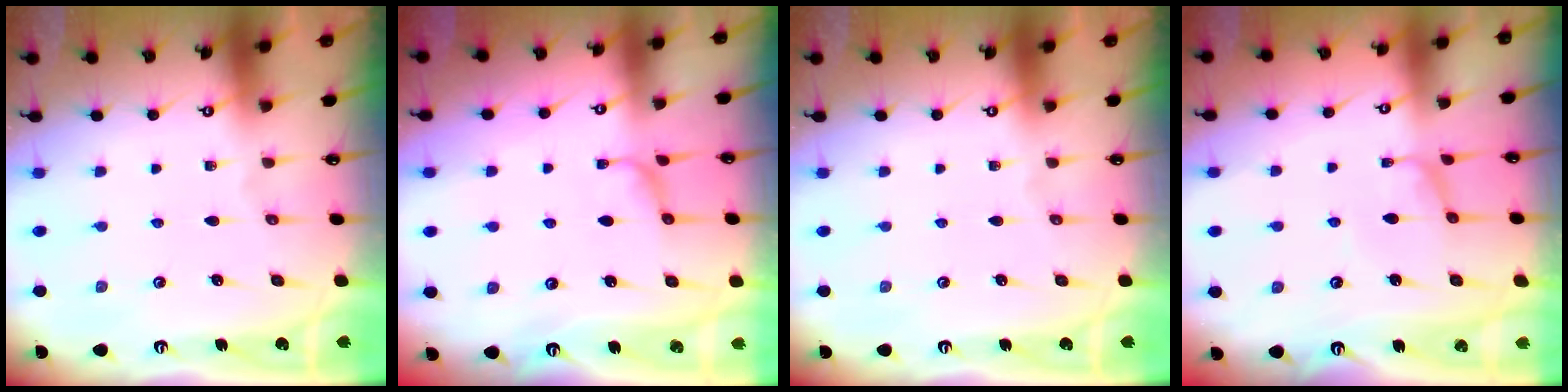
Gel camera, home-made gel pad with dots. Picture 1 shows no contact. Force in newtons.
{"total": 1.4, "press": 1.4, "slide": 0.4}
{"total": 0.0}
{"total": 0.0}